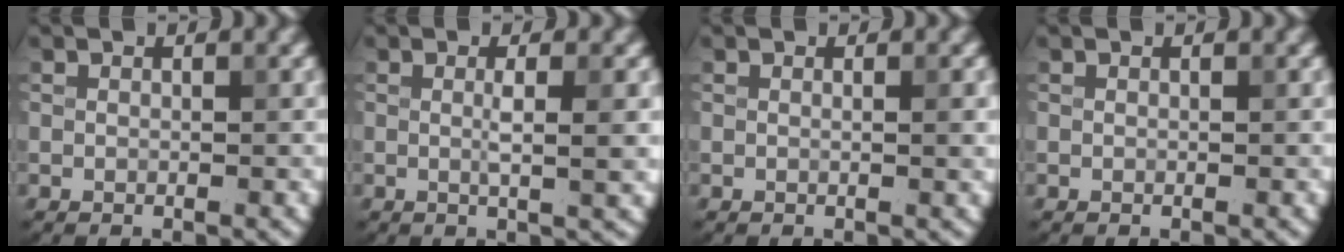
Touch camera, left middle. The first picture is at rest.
{"total": 2.8, "force": [0.2, 0.5, 2.7], "torque": [-0.043, -0.003, 0.002]}
{"total": 1.3, "force": [0.1, 0.3, 1.2], "torque": [-0.012, 0.002, -0.002]}
{"total": 0.0}